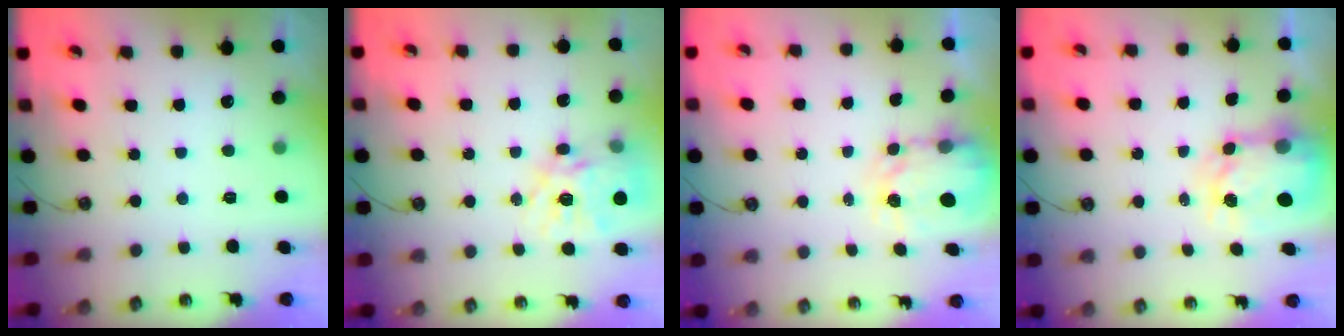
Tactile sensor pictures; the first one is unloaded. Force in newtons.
{"total": 17.0, "press": 17.0, "slide": 1.6}
{"total": 3.9, "press": 3.9, "slide": 0.3}
{"total": 7.0, "press": 7.0, "slide": 0.6}